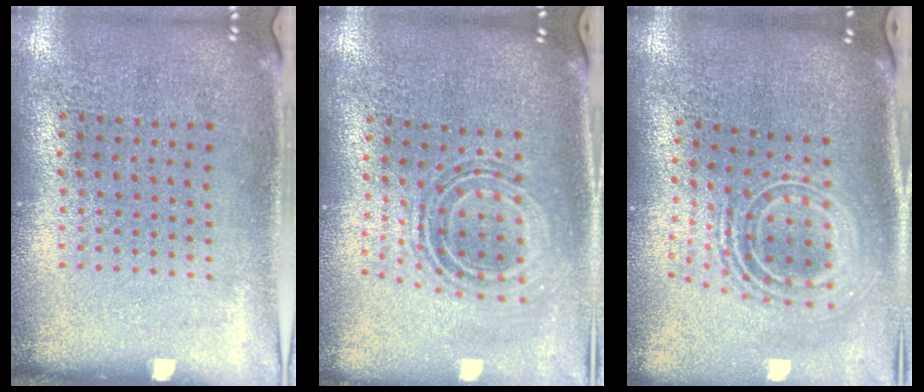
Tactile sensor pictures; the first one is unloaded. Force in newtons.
{"total": 0.8, "press": 0.8, "slide": 0.3}
{"total": 2.6, "press": 1.8, "slide": 1.9}